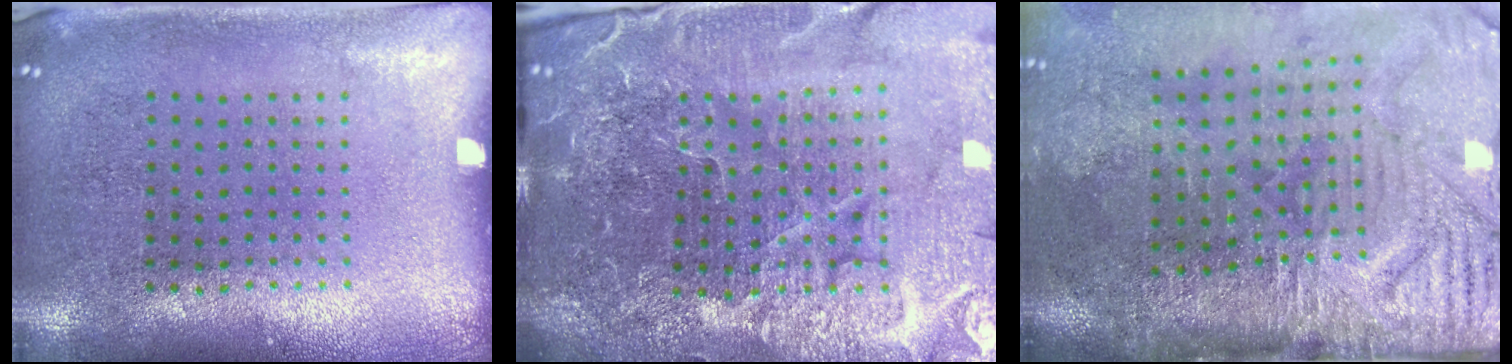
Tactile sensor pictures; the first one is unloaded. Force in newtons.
{"total": 6.7, "press": 5.9, "slide": 3.1}
{"total": 4.8, "press": 3.9, "slide": 2.7}